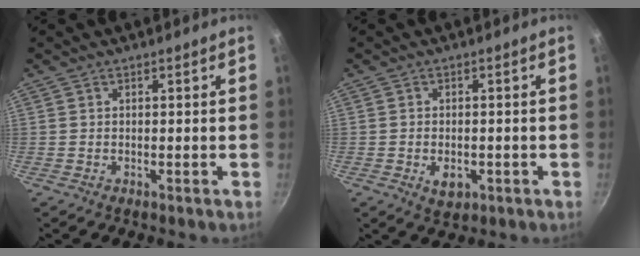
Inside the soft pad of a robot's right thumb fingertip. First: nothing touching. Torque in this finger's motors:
{"motor_torque": [-0.25, 0.05, -0.05, 0.25, 0.01]}